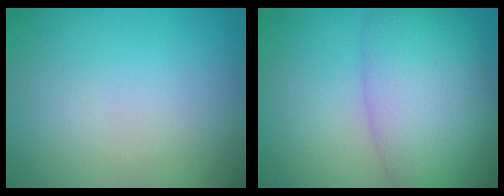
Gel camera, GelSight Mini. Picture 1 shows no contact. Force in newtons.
{"total": 8.4, "press": 8.4, "slide": 0.2}